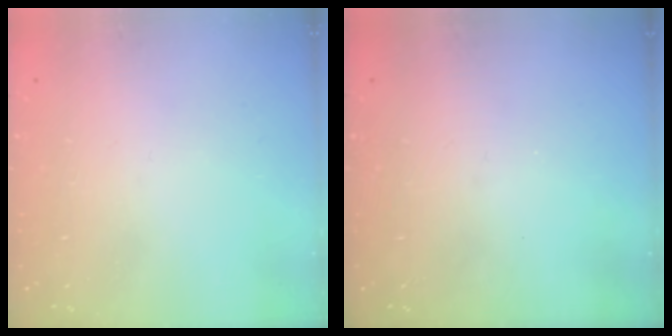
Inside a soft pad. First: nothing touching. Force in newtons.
{"total": 0.0}